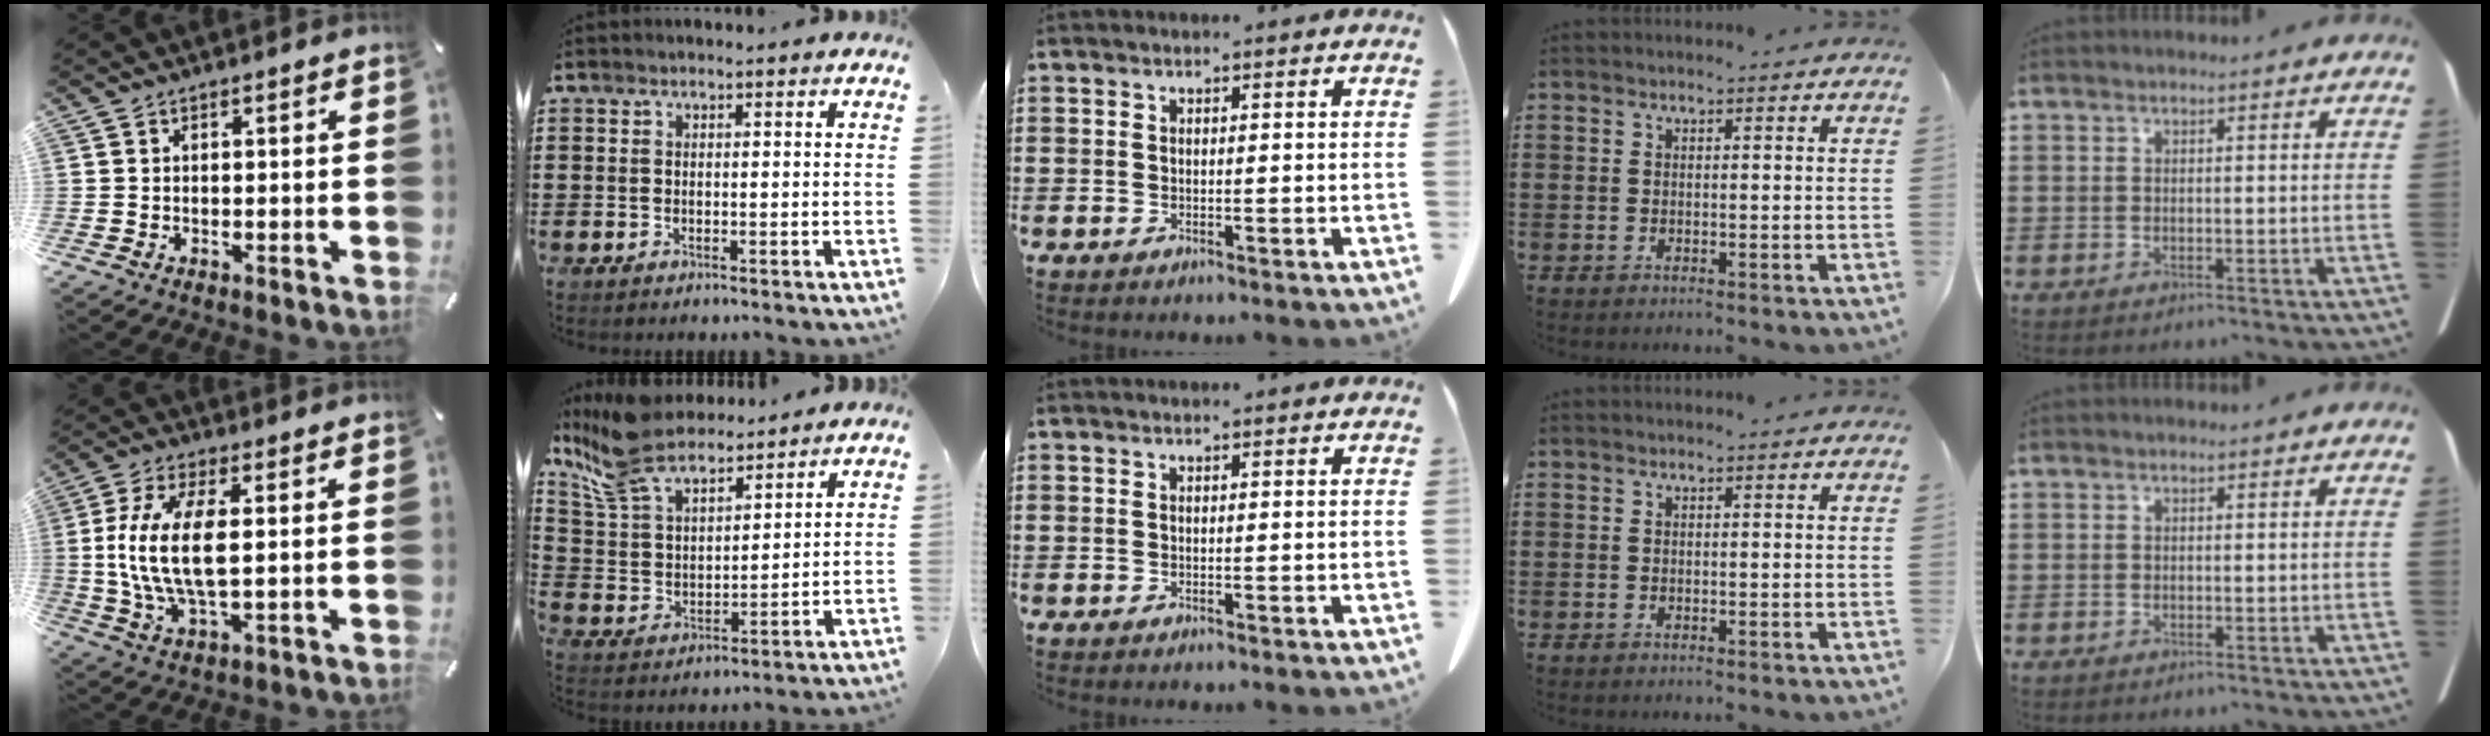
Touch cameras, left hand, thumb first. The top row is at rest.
{"thumb": {"total": 13.3, "force": [1.2, 5.5, 12.1], "torque": [-0.270, -0.013, 0.017]}, "index": {"total": 10.0, "force": [8.8, 3.0, 3.7], "torque": [-0.107, -0.032, 0.166]}}